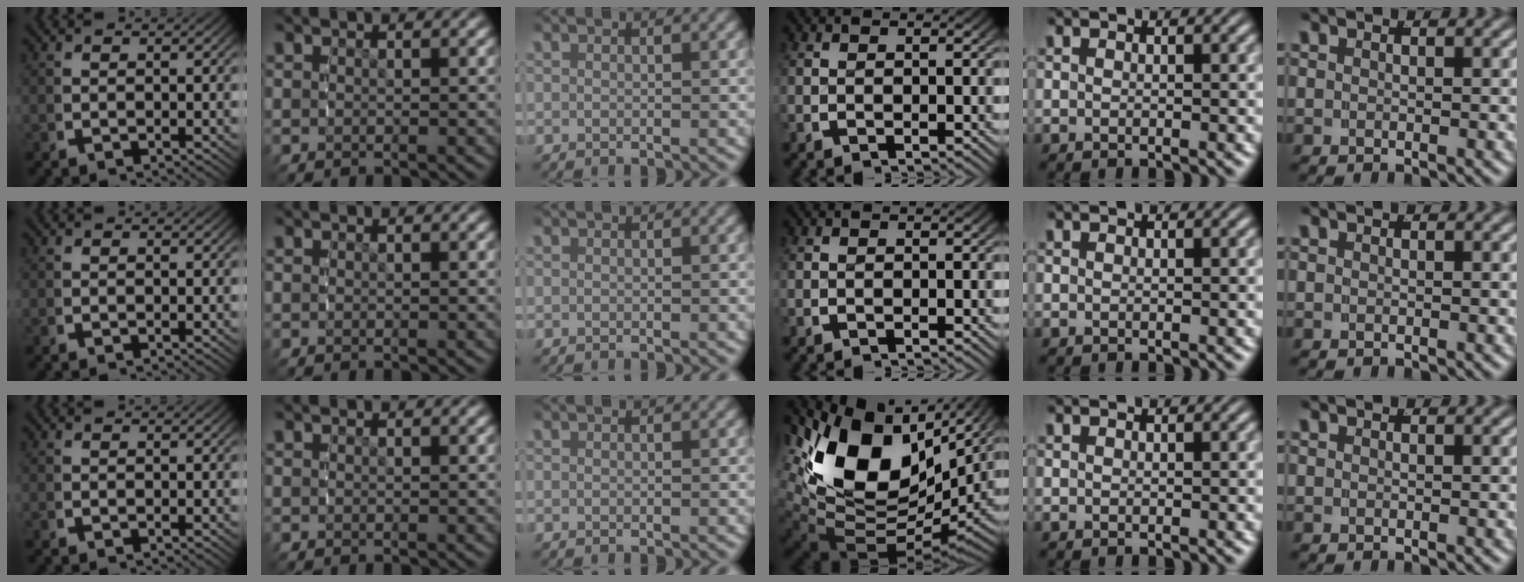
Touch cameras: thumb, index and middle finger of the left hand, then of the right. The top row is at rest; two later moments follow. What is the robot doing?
{"motion": "grasp_and_lifting", "object": "camera"}